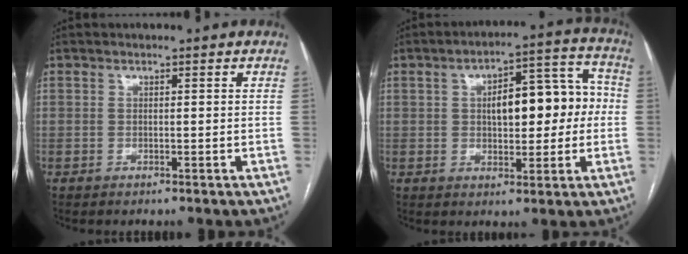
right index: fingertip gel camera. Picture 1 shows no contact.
{"total": 11.9, "force": [0.5, 5.1, 10.8], "torque": [-0.146, 0.044, 0.014]}